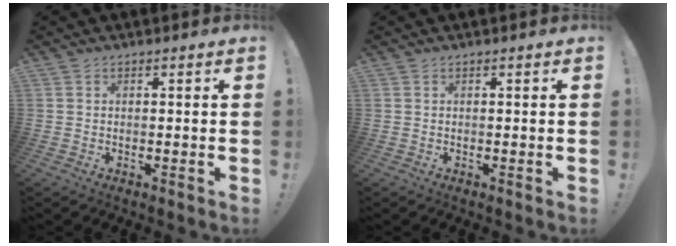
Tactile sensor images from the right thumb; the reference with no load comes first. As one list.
[{"total": 0.0}]